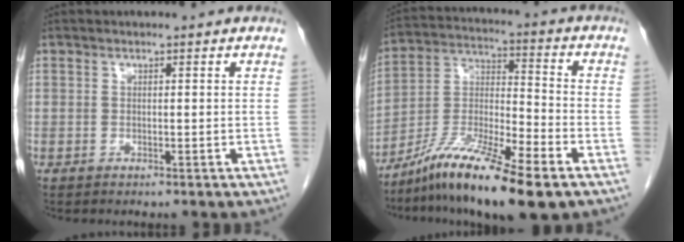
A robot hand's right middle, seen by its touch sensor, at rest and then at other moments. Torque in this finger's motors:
{"motor_torque": [1.20, -0.94, 0.70, 0.19]}